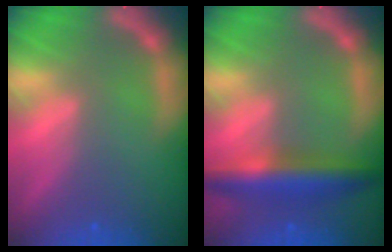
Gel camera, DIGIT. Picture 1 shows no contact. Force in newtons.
{"total": 5.9}